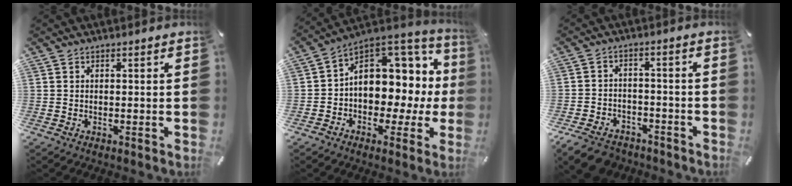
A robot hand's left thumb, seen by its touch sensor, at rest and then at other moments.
{"total": 11.3, "force": [2.0, 9.3, 6.0], "torque": [-0.071, -0.038, 0.039]}
{"total": 7.7, "force": [-6.0, 4.0, 2.8], "torque": [-0.054, 0.032, -0.113]}